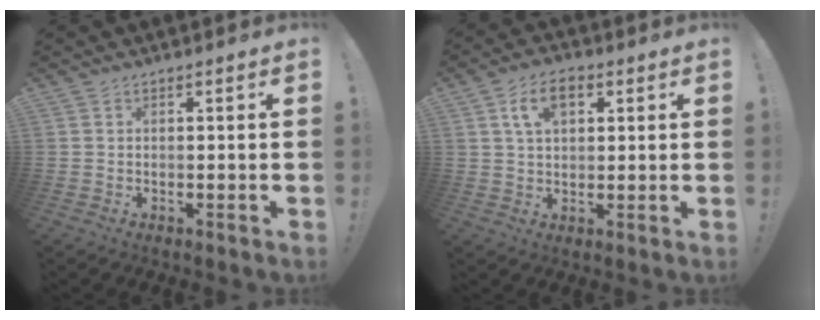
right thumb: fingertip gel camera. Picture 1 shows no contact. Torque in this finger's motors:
{"motor_torque": [0.87, 0.84, 0.60, 0.48, 0.01]}